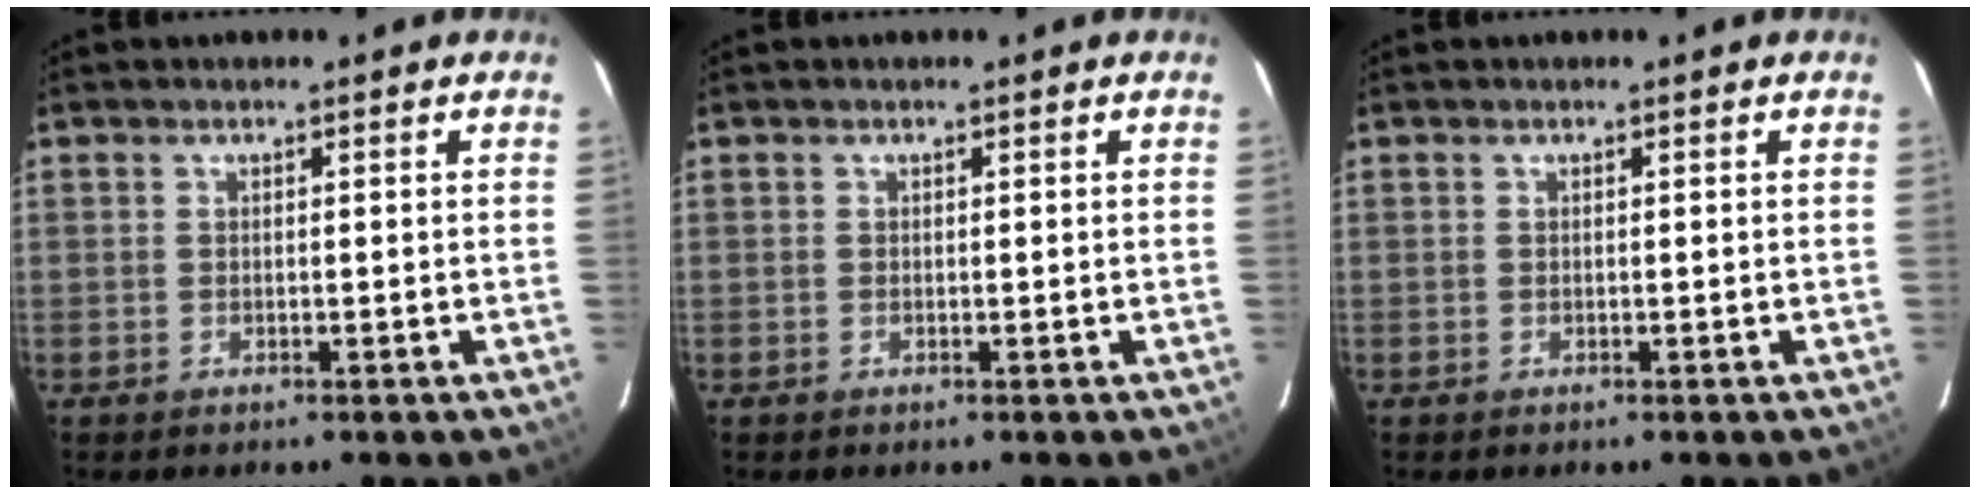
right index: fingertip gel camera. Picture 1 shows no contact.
{"total": 0.0}
{"total": 0.0}